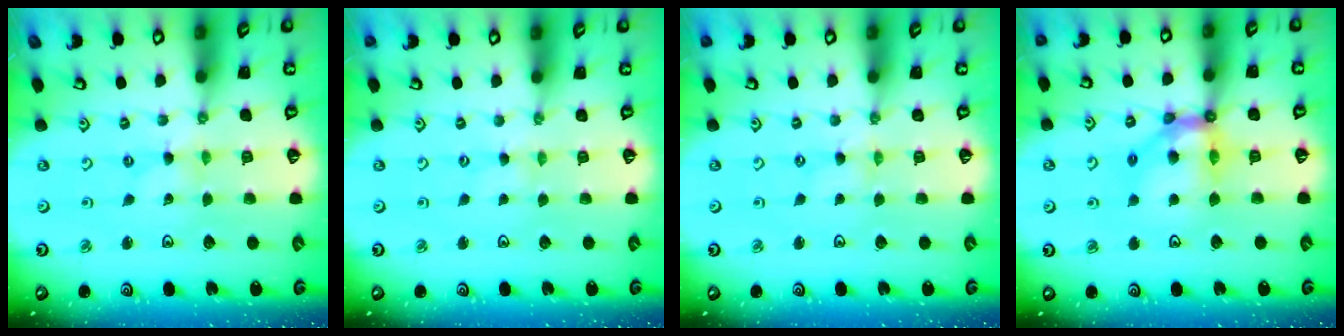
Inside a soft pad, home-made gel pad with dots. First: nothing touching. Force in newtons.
{"total": 0.0}
{"total": 0.6, "press": 0.6, "slide": 0.1}
{"total": 11.3, "press": 11.2, "slide": 1.3}